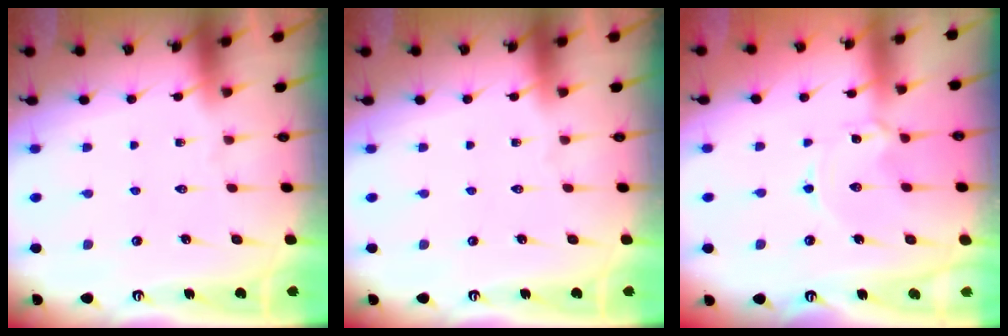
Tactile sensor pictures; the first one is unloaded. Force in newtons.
{"total": 0.0}
{"total": 1.7, "press": 1.7, "slide": 0.2}